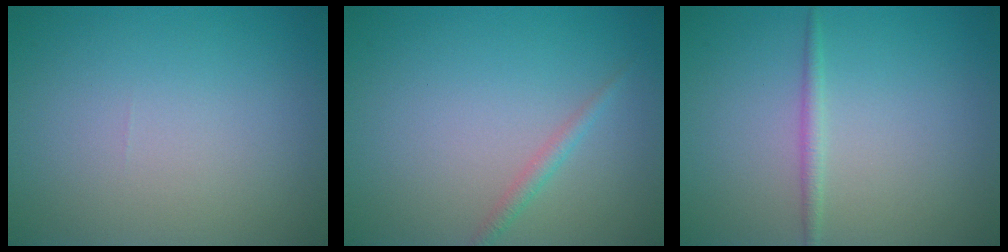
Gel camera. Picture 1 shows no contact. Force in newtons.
{"total": 1.2, "press": 1.2, "slide": 0.0}
{"total": 1.1, "press": 1.1, "slide": 0.0}